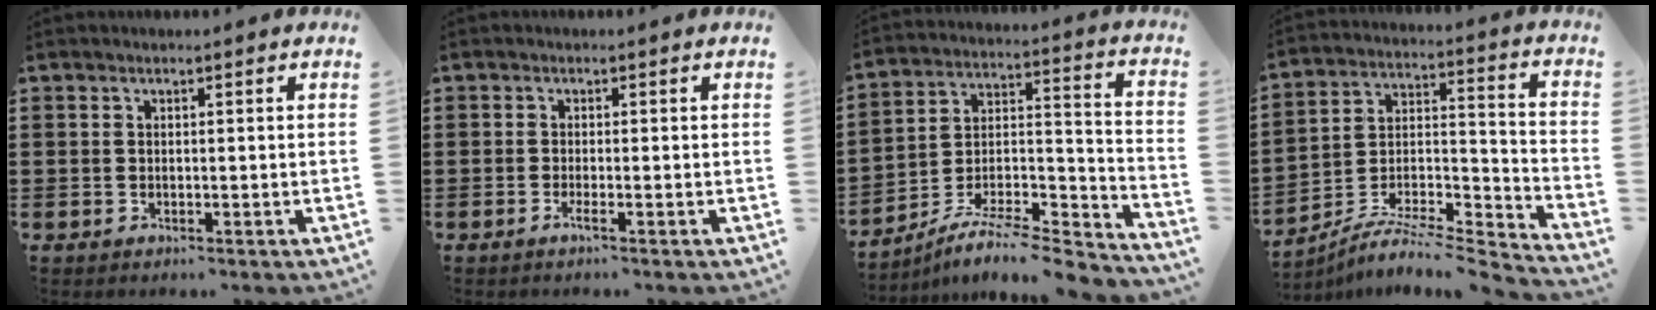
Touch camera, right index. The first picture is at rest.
{"total": 1.3, "force": [-0.8, -0.1, 1.1], "torque": [-0.018, -0.005, -0.014]}
{"total": 7.0, "force": [-6.3, 1.2, 2.9], "torque": [-0.045, 0.003, -0.124]}
{"total": 6.0, "force": [-5.6, 0.8, 1.9], "torque": [-0.032, -0.003, -0.114]}